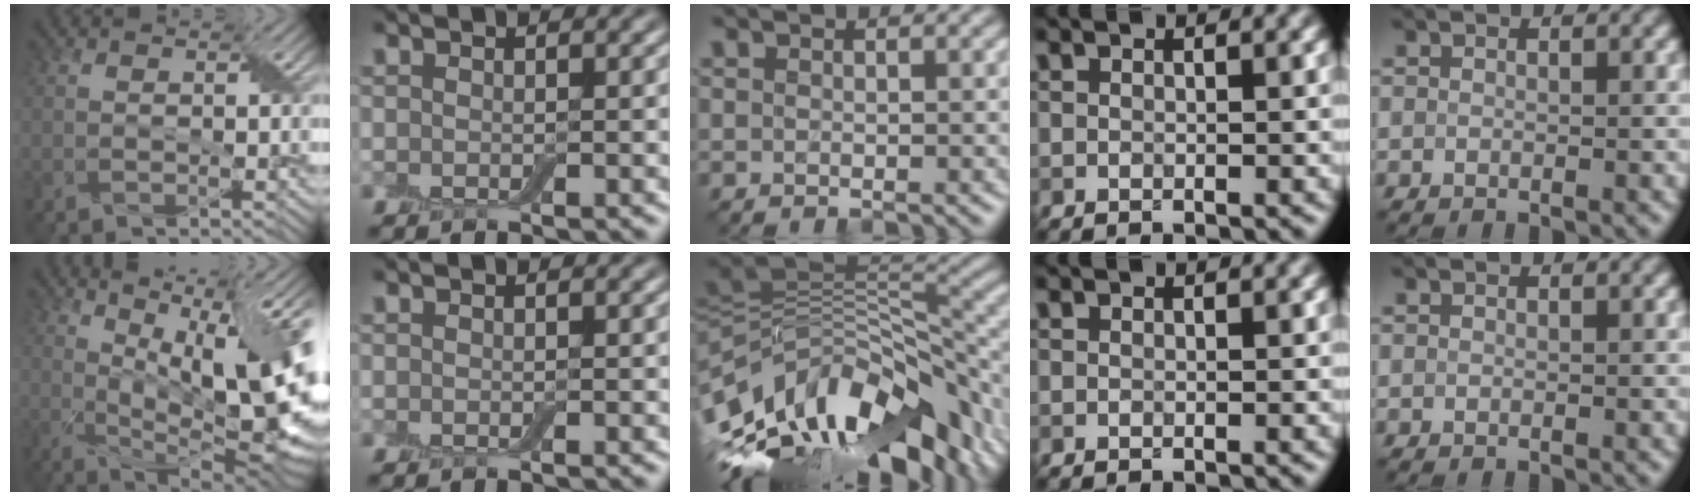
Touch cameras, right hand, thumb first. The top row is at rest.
{"thumb": {"total": 19.5, "force": [5.3, 7.3, 17.3], "torque": [-0.243, 0.025, 0.089]}, "middle": {"total": 14.5, "force": [-5.1, 6.6, 11.8], "torque": [-0.216, 0.010, -0.086]}}